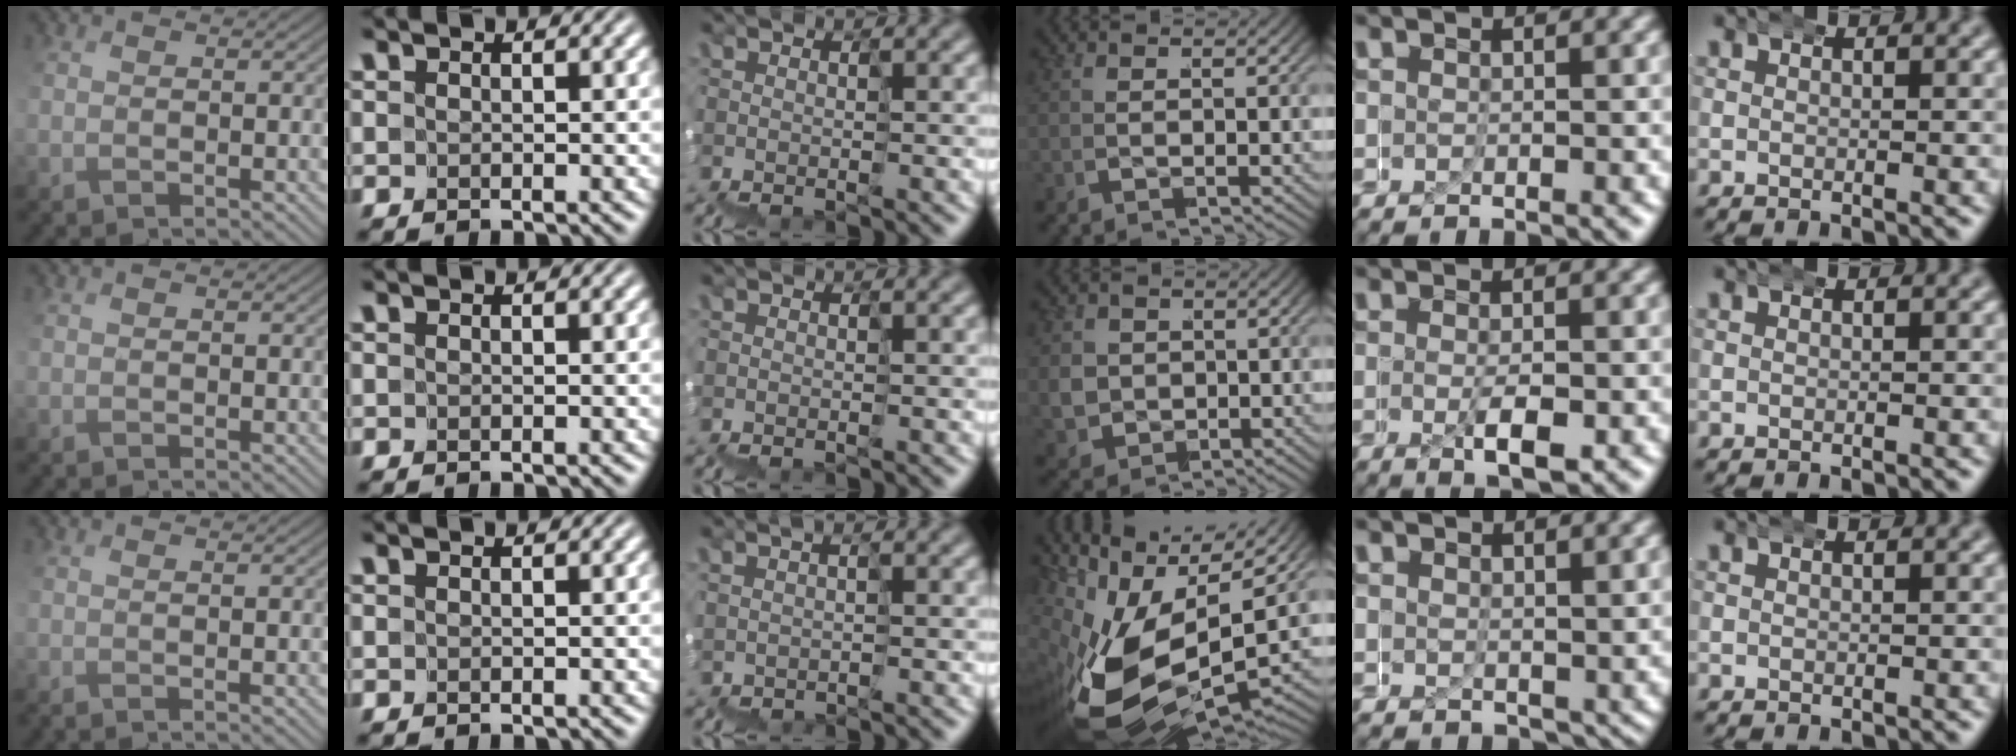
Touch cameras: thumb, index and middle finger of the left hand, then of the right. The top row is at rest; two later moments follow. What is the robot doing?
{"motion": "wrap", "object": "ethernet cable"}